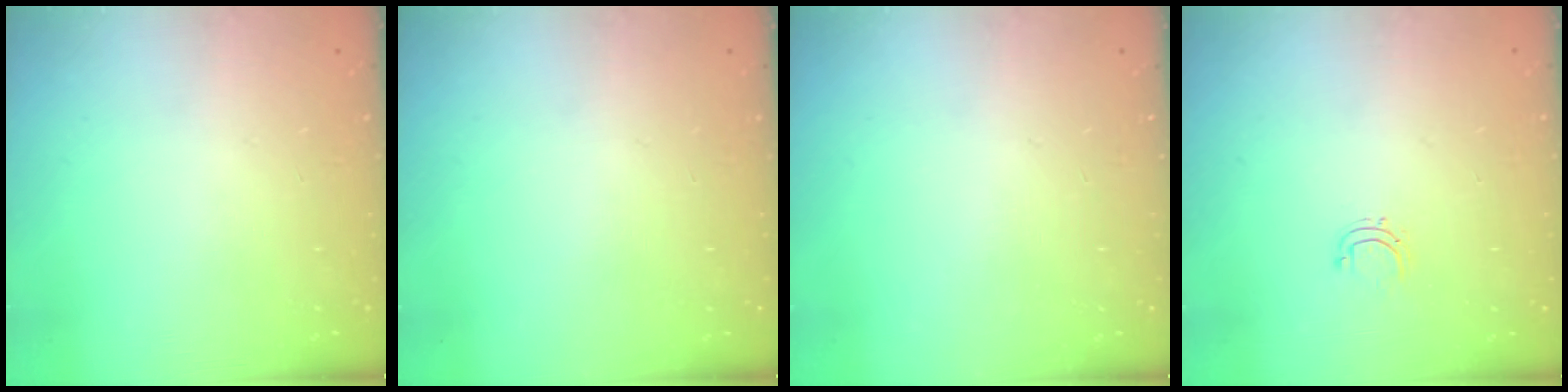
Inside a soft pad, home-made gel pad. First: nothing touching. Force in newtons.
{"total": 0.0}
{"total": 0.0}
{"total": 3.8, "press": 3.8, "slide": 0.3}